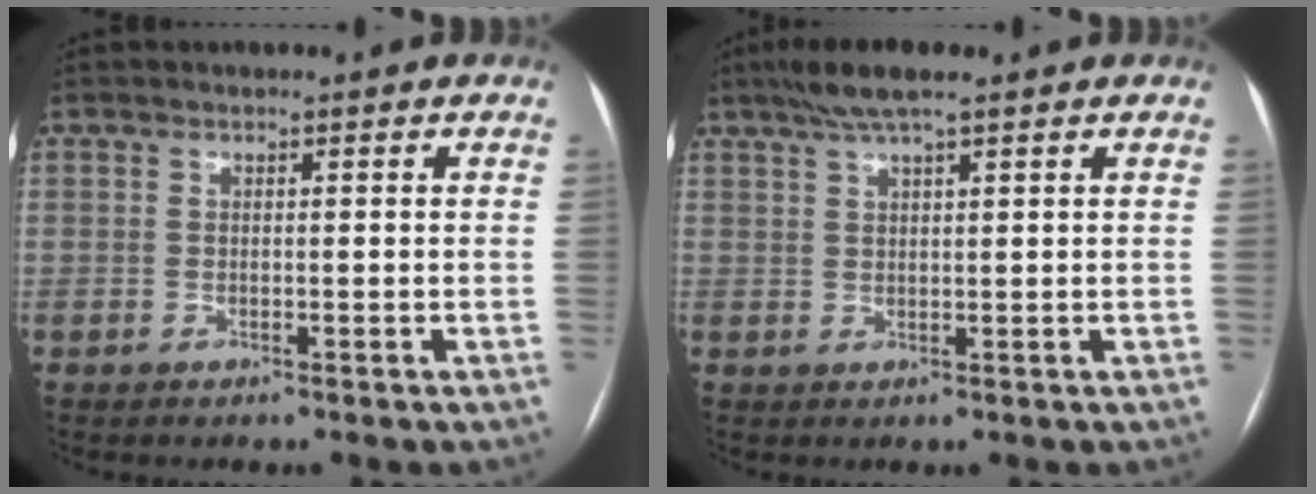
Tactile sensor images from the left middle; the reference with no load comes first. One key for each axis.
{"total": 5.3, "fx": 3.9, "fy": 0.4, "fz": 3.5, "tx": -0.069, "ty": 0.023, "tz": 0.070}